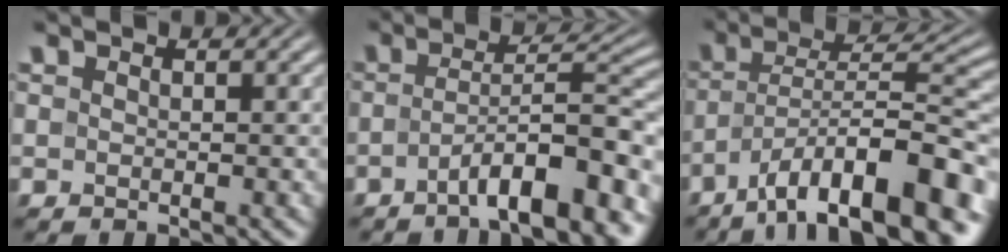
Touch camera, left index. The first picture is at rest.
{"total": 9.2, "force": [-4.5, 2.1, 7.7], "torque": [-0.105, 0.017, -0.075]}
{"total": 13.5, "force": [-8.1, 4.1, 10.0], "torque": [-0.149, 0.013, -0.139]}